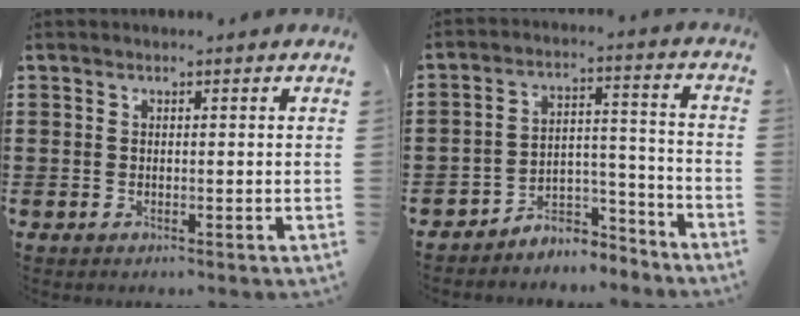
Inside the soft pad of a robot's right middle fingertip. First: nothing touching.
{"total": 5.5, "force": [-5.3, 1.6, 0.4], "torque": [-0.009, 0.012, -0.108]}